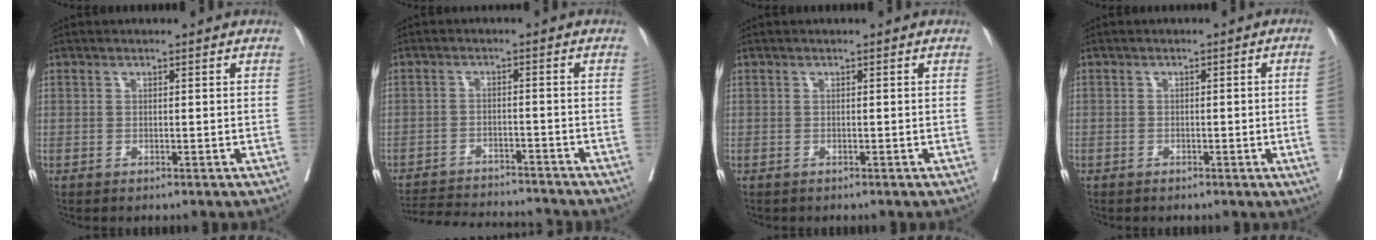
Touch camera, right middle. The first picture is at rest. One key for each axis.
{"total": 12.8, "fx": -12.3, "fy": 1.6, "fz": 3.2, "tx": -0.056, "ty": 0.003, "tz": -0.174}
{"total": 0.0}
{"total": 3.1, "fx": -0.7, "fy": -0.5, "fz": 3.0, "tx": -0.039, "ty": 0.003, "tz": -0.007}